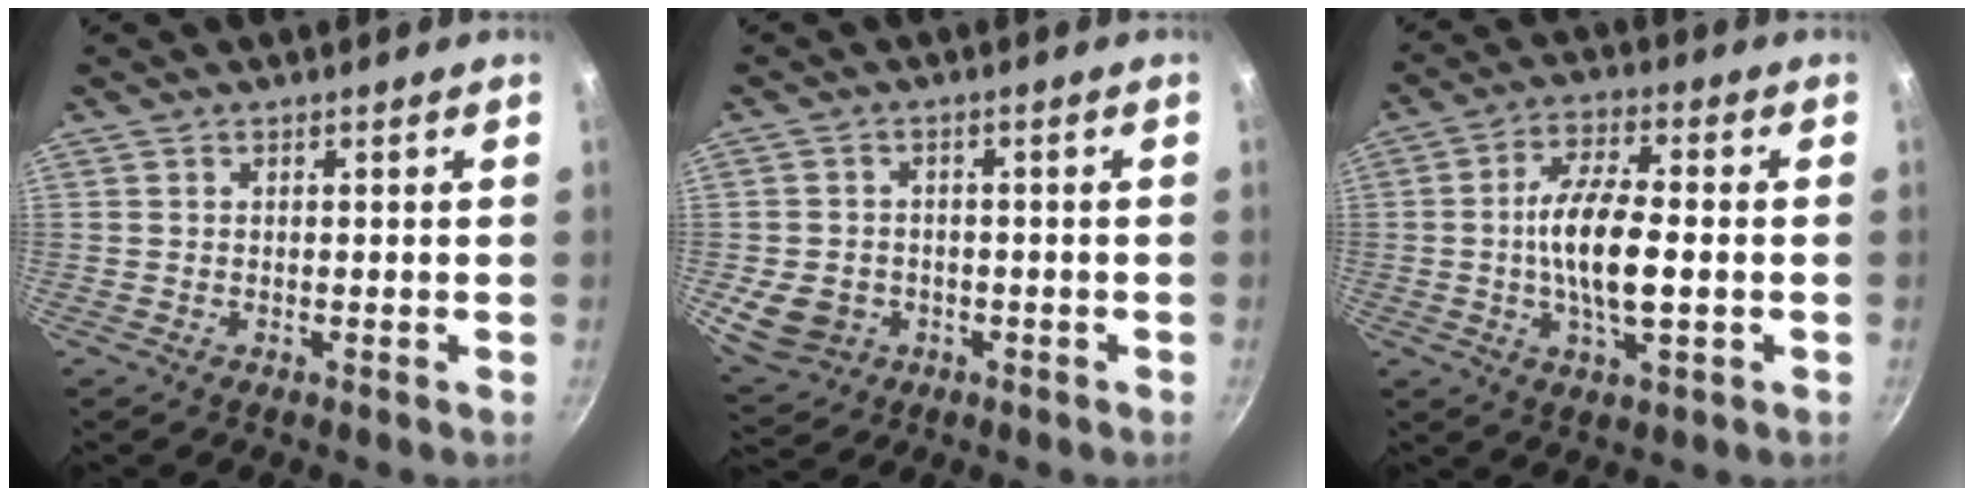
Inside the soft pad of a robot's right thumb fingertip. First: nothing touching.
{"total": 8.4, "force": [-2.1, 7.0, 4.1], "torque": [-0.064, 0.010, -0.022]}
{"total": 12.2, "force": [-1.1, 4.5, 11.3], "torque": [-0.209, 0.013, -0.025]}